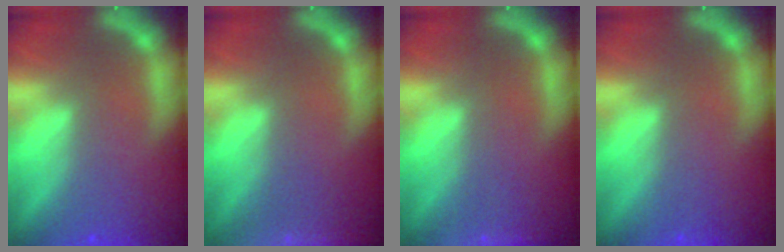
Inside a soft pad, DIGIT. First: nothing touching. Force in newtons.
{"total": 6.5}
{"total": 2.4}
{"total": 0.0}